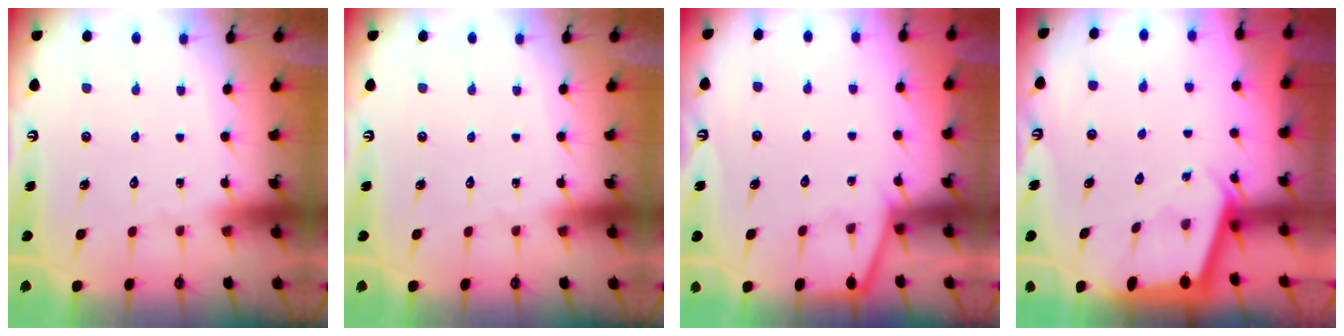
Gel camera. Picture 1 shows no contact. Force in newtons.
{"total": 0.0}
{"total": 2.4, "press": 2.4, "slide": 0.2}
{"total": 2.2, "press": 2.2, "slide": 0.1}